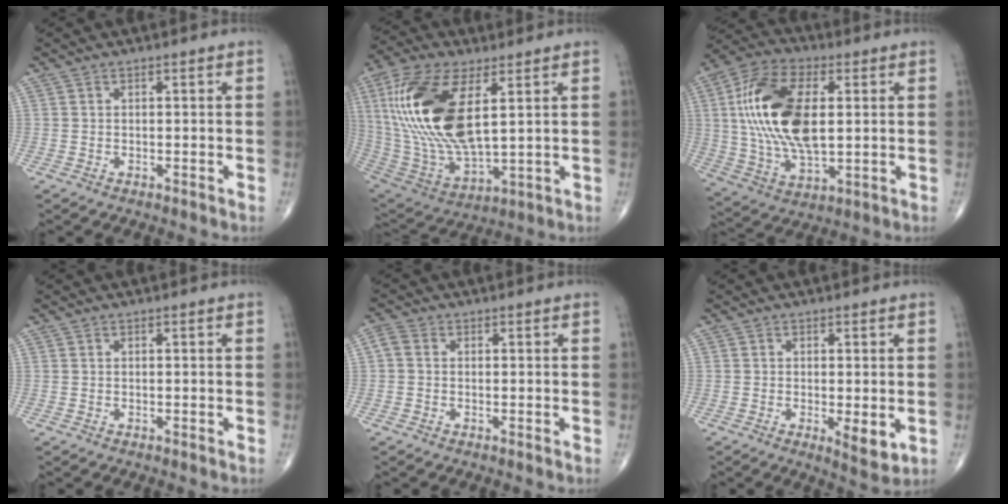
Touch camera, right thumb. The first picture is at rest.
{"total": 23.5, "force": [5.8, 10.5, 20.2], "torque": [-0.427, -0.027, 0.115]}
{"total": 20.2, "force": [3.0, 10.3, 17.1], "torque": [-0.336, -0.002, 0.053]}
{"total": 0.0}
{"total": 2.1, "force": [0.0, 1.6, 1.3], "torque": [-0.028, 0.005, -0.009]}
{"total": 4.6, "force": [-0.9, 1.5, 4.2], "torque": [-0.066, -0.016, -0.013]}